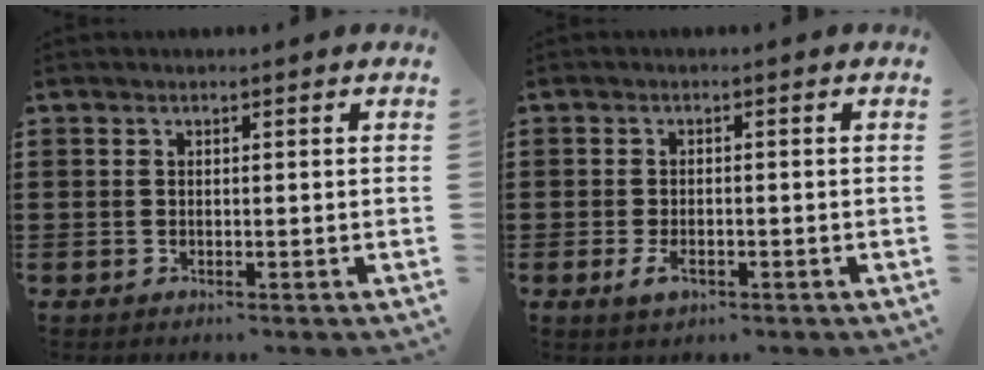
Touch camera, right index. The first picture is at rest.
{"total": 2.1, "force": [-0.9, 1.1, 1.5], "torque": [-0.038, -0.002, -0.020]}